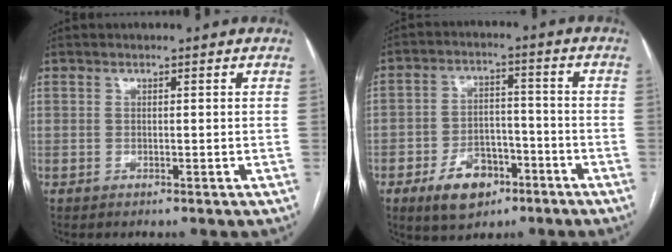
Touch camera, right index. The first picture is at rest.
{"total": 9.1, "force": [-5.1, 5.6, 5.1], "torque": [-0.088, 0.011, -0.077]}